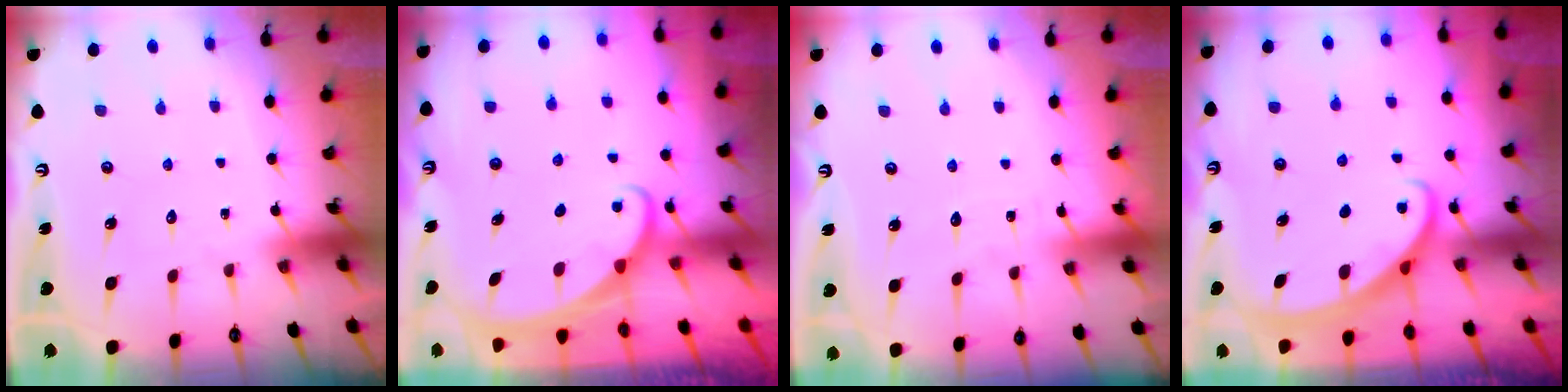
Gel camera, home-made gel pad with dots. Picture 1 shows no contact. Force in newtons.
{"total": 1.7, "press": 1.7, "slide": 0.1}
{"total": 2.7, "press": 2.7, "slide": 0.3}
{"total": 3.1, "press": 3.1, "slide": 0.1}